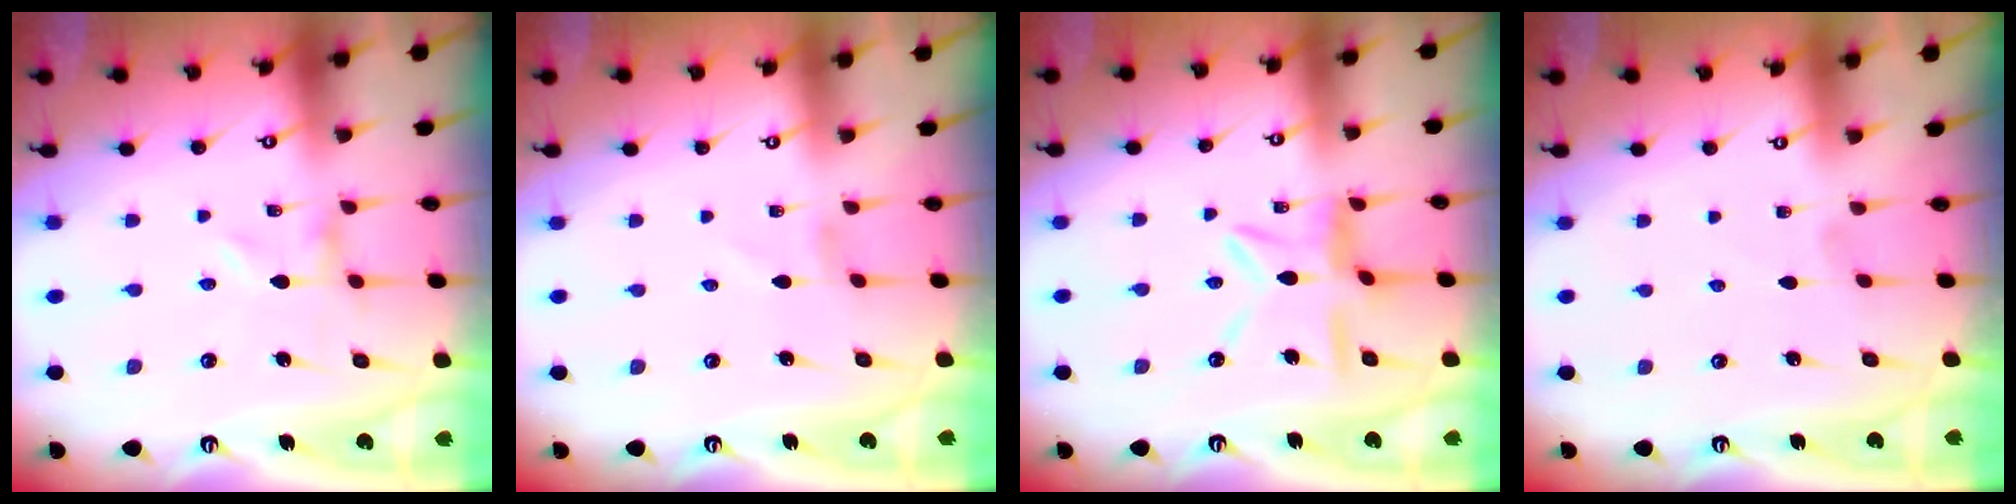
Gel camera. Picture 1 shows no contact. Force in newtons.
{"total": 1.1, "press": 1.1, "slide": 0.1}
{"total": 9.1, "press": 9.1, "slide": 0.8}
{"total": 0.8, "press": 0.8, "slide": 0.1}